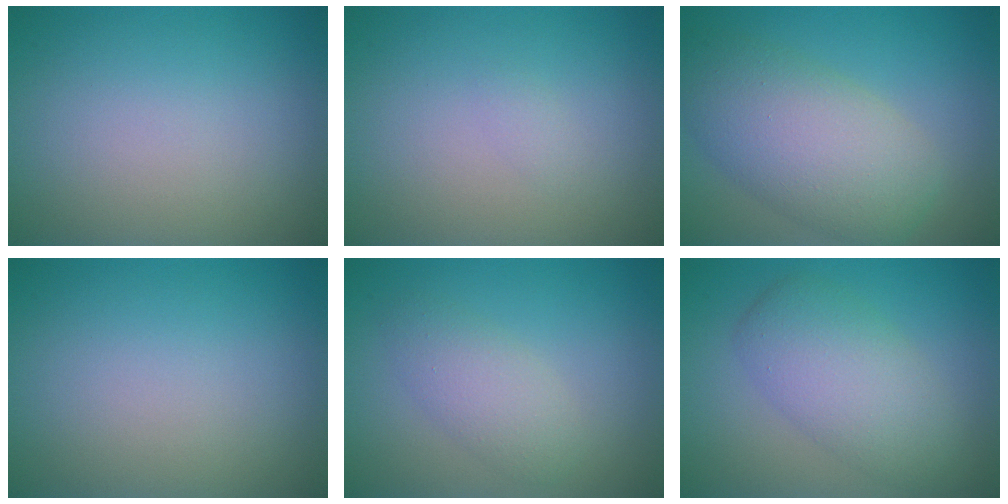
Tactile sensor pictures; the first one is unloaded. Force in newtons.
{"total": 0.5, "press": 0.5, "slide": 0.1}
{"total": 7.5, "press": 7.5, "slide": 0.2}
{"total": 0.0}
{"total": 2.7, "press": 2.7, "slide": 0.0}
{"total": 5.3, "press": 5.3, "slide": 0.2}